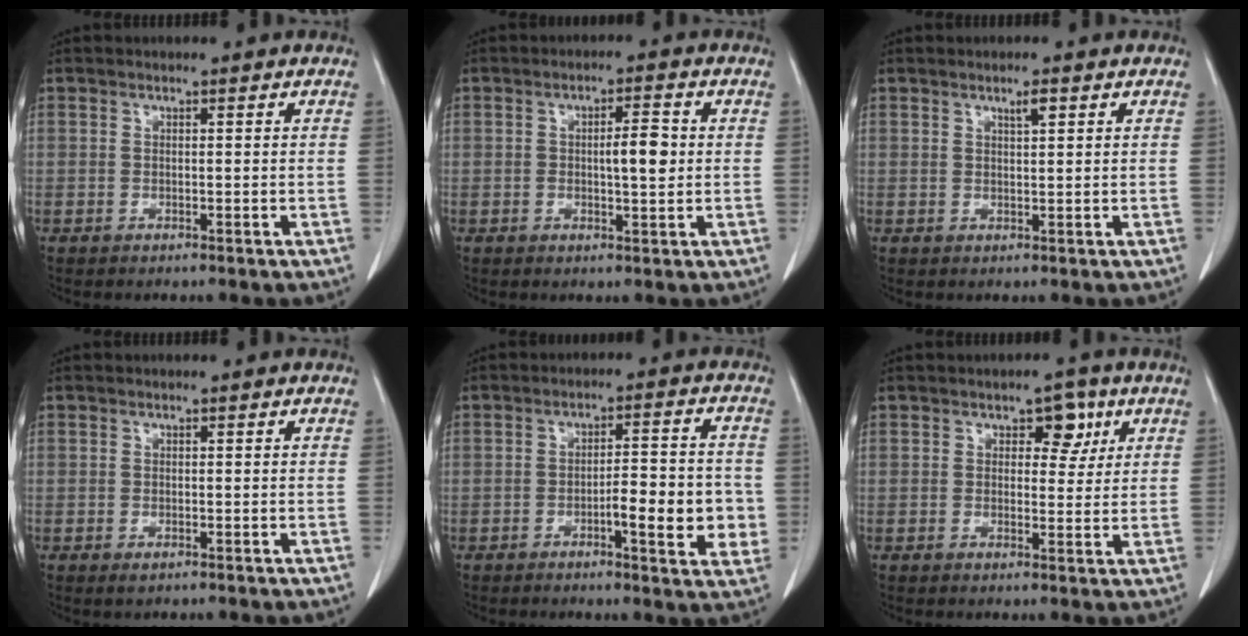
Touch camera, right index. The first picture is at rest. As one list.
[{"total": 4.6, "force": [0.2, 1.2, 4.4], "torque": [-0.069, 0.004, 0.004]}, {"total": 1.7, "force": [0.9, 0.2, 1.4], "torque": [-0.025, -0.001, 0.016]}, {"total": 0.7, "force": [-0.4, 0.3, 0.6], "torque": [-0.010, -0.002, -0.001]}, {"total": 9.0, "force": [-2.1, 1.9, 8.5], "torque": [-0.110, 0.008, -0.028]}, {"total": 4.1, "force": [1.9, 2.4, 2.7], "torque": [-0.027, 0.006, 0.026]}]